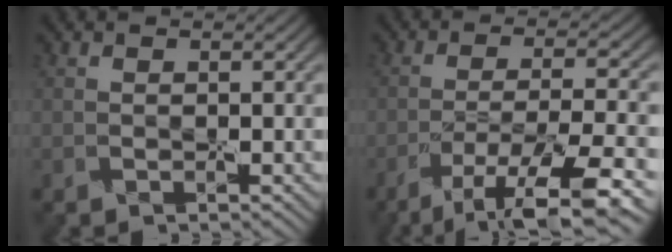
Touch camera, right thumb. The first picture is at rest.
{"total": 10.5, "force": [-6.8, 2.2, 7.7], "torque": [-0.136, 0.002, -0.110]}